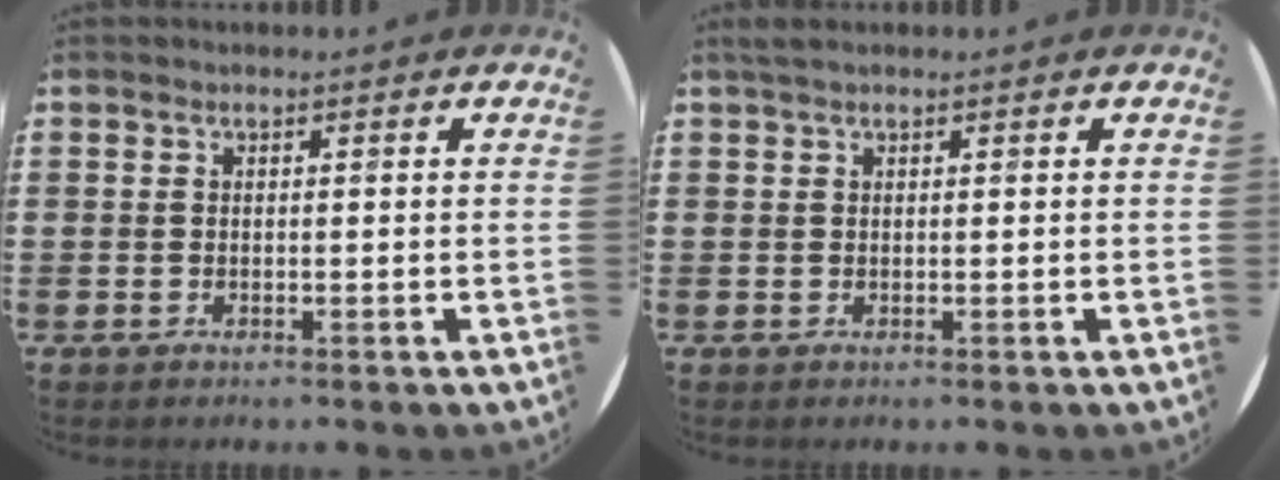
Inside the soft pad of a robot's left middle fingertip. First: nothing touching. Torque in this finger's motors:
{"motor_torque": [0.33, -0.33, 0.01, 0.00]}